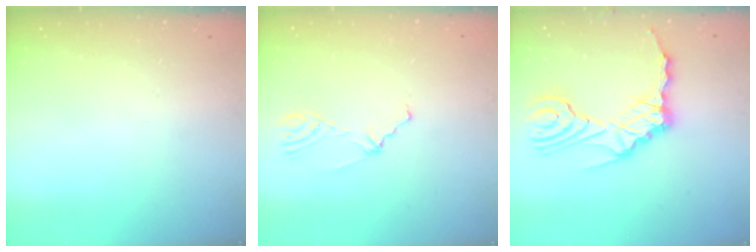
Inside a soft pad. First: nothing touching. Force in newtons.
{"total": 2.5, "press": 1.9, "slide": 1.5}
{"total": 14.5, "press": 14.4, "slide": 2.2}